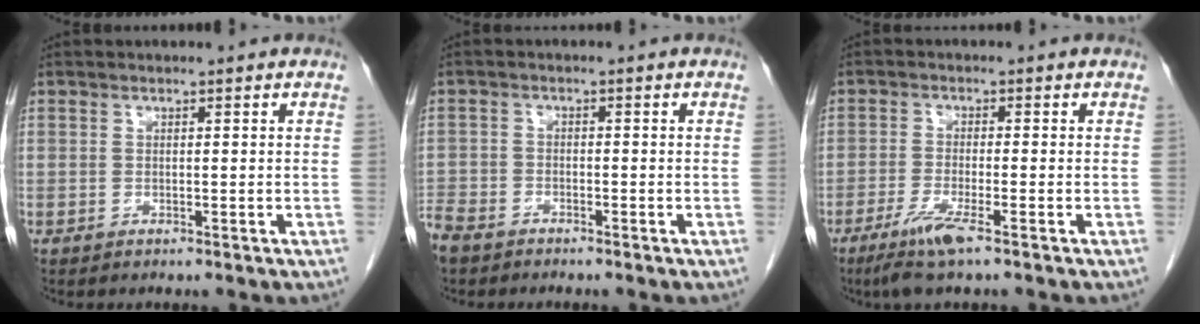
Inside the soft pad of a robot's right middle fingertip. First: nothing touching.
{"total": 5.2, "force": [-4.4, 2.2, 1.6], "torque": [-0.031, -0.007, -0.086]}
{"total": 5.4, "force": [-3.4, 0.0, 4.2], "torque": [-0.090, -0.017, -0.066]}